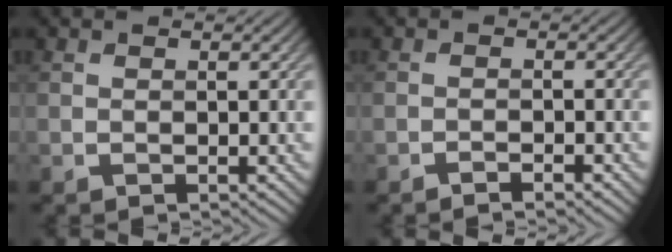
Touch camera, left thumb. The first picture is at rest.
{"total": 1.3, "force": [-1.1, 0.1, 0.7], "torque": [-0.011, 0.003, -0.022]}